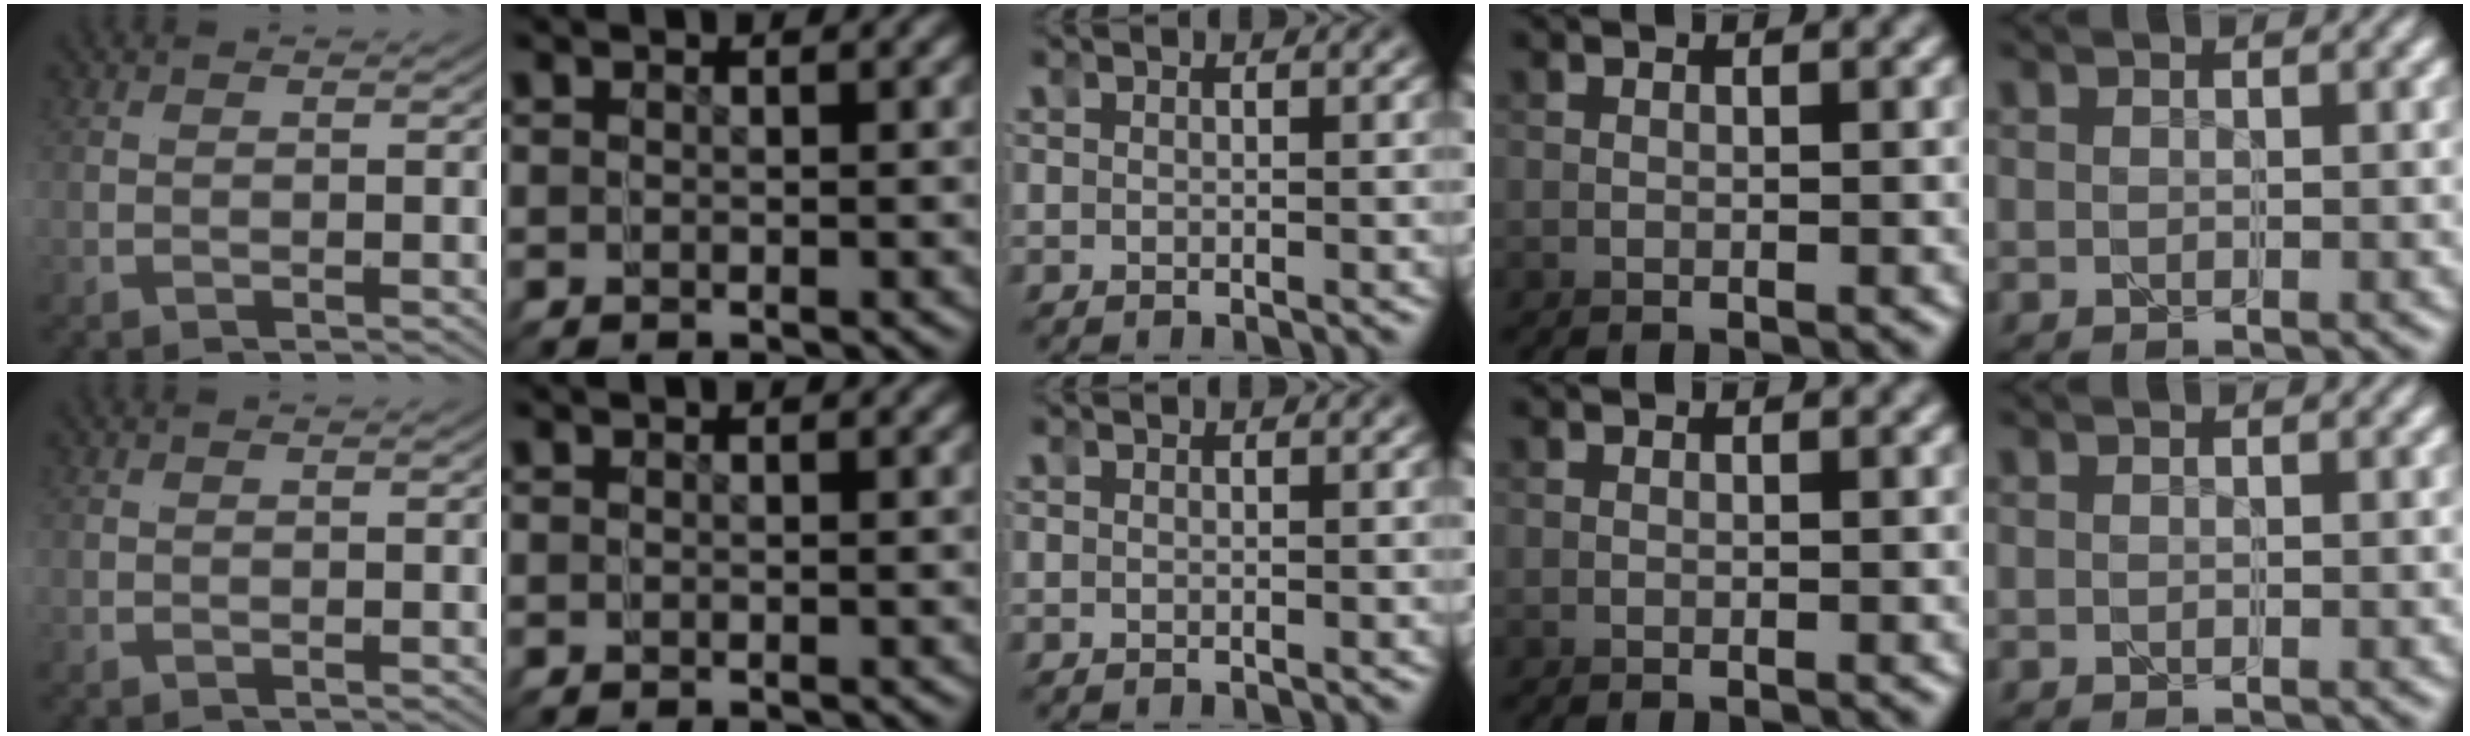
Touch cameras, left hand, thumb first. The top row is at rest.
{}